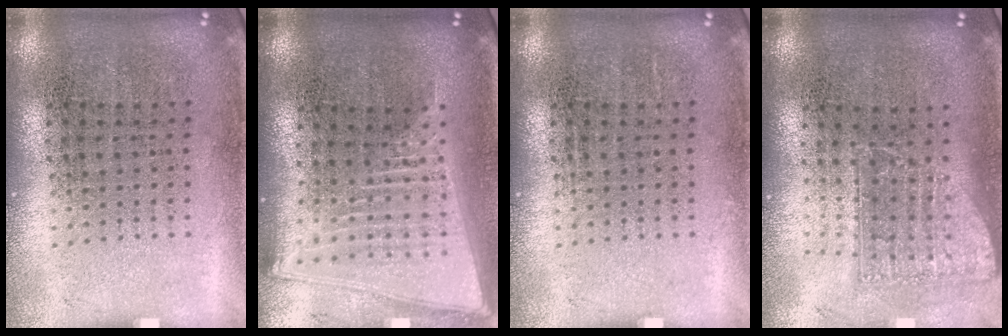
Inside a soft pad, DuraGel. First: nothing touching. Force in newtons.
{"total": 2.1, "press": 1.8, "slide": 1.1}
{"total": 0.0}
{"total": 1.8, "press": 1.3, "slide": 1.2}